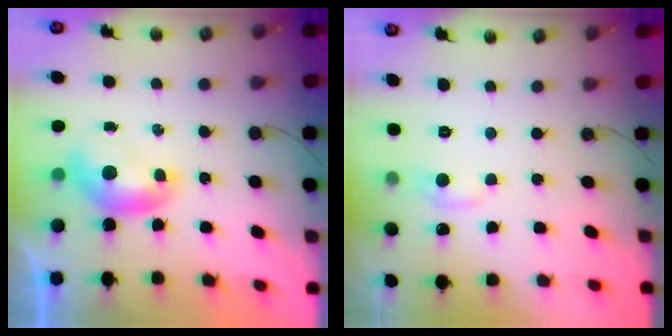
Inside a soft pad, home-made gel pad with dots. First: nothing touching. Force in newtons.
{"total": 1.0, "press": 0.4, "slide": 0.9}